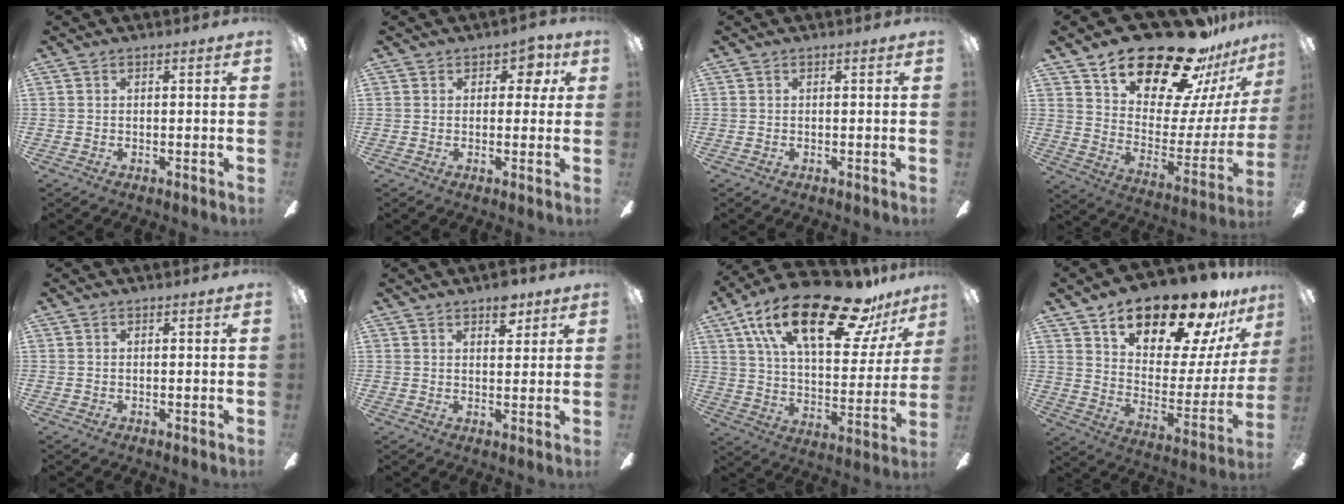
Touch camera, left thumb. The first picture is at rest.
{"total": 4.4, "force": [2.0, 3.0, 2.6], "torque": [-0.025, 0.002, 0.030]}
{"total": 0.0}
{"total": 24.8, "force": [20.0, 9.1, 11.4], "torque": [-0.176, -0.140, 0.350]}
{"total": 0.0}
{"total": 5.6, "force": [4.0, 2.8, 2.8], "torque": [-0.014, -0.021, 0.064]}
{"total": 28.4, "force": [17.4, 11.1, 19.6], "torque": [-0.319, -0.087, 0.288]}
{"total": 21.7, "force": [16.7, 8.5, 11.0], "torque": [-0.174, -0.113, 0.284]}